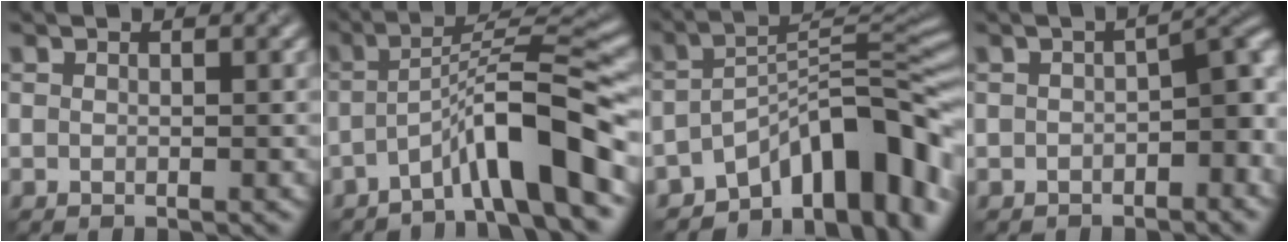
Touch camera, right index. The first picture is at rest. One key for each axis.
{"total": 7.6, "fx": -3.8, "fy": 1.0, "fz": 6.5, "tx": -0.105, "ty": 0.024, "tz": -0.068}
{"total": 11.4, "fx": -7.1, "fy": 4.7, "fz": 7.6, "tx": -0.081, "ty": 0.006, "tz": -0.123}
{"total": 4.2, "fx": -1.5, "fy": 2.2, "fz": 3.2, "tx": -0.028, "ty": 0.007, "tz": -0.029}